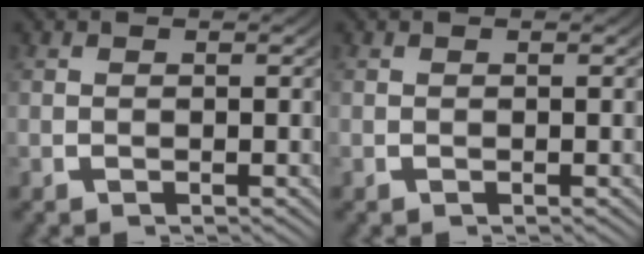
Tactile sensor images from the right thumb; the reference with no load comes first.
{"total": 0.0}